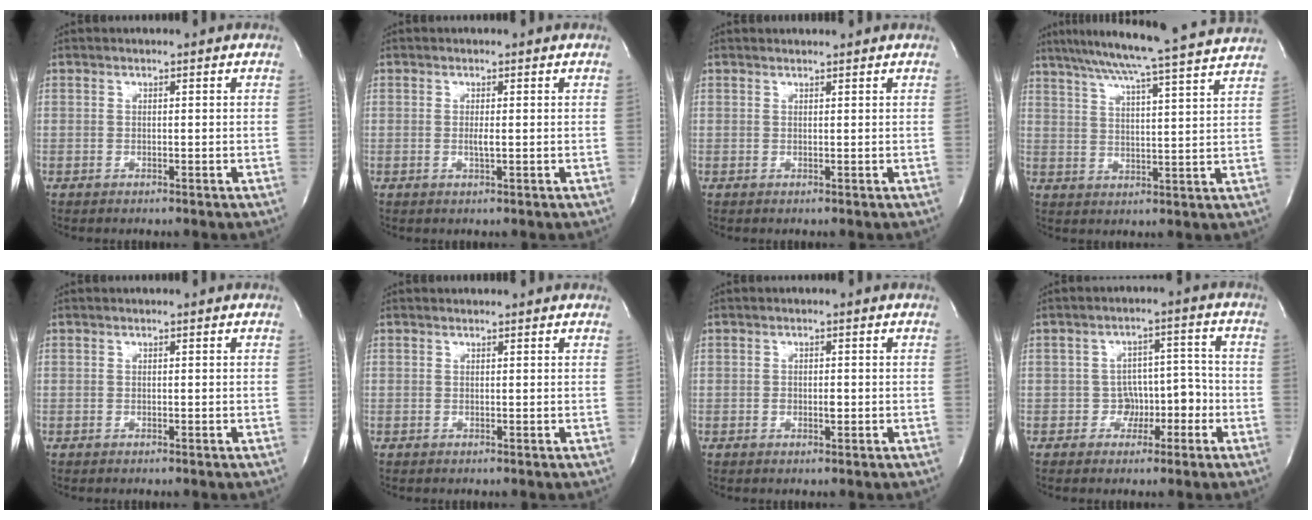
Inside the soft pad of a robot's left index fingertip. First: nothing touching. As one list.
[{"total": 1.3, "force": [-0.5, 0.0, 1.2], "torque": [-0.026, -0.007, -0.009]}, {"total": 0.8, "force": [0.8, 0.0, 0.0], "torque": [-0.007, 0.002, 0.012]}, {"total": 19.5, "force": [17.3, -1.4, 8.7], "torque": [-0.156, -0.015, 0.231]}, {"total": 0.0}, {"total": 1.0, "force": [0.9, 0.5, 0.2], "torque": [-0.013, 0.010, 0.004]}, {"total": 1.6, "force": [-0.7, 0.8, 1.2], "torque": [-0.022, -0.003, -0.010]}, {"total": 4.9, "force": [-2.4, 3.9, 1.9], "torque": [-0.006, 0.023, -0.035]}]